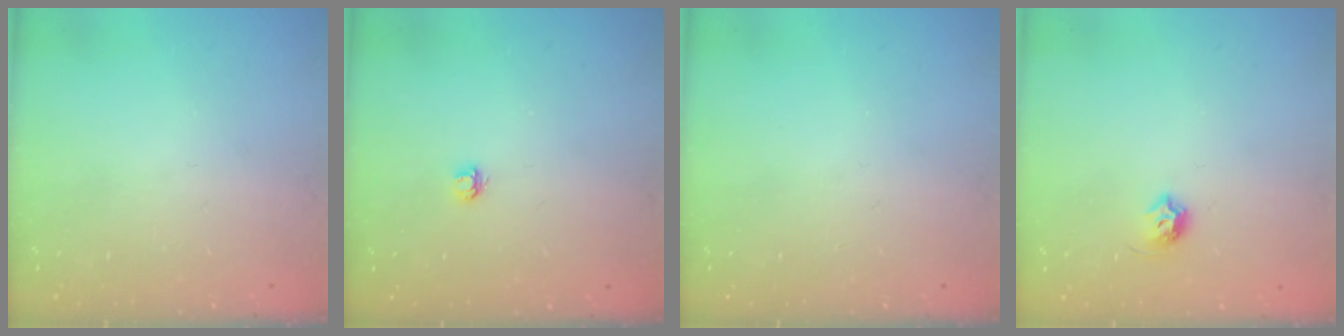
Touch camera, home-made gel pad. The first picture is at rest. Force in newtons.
{"total": 3.2, "press": 3.2, "slide": 0.3}
{"total": 0.0}
{"total": 6.1, "press": 6.0, "slide": 1.1}